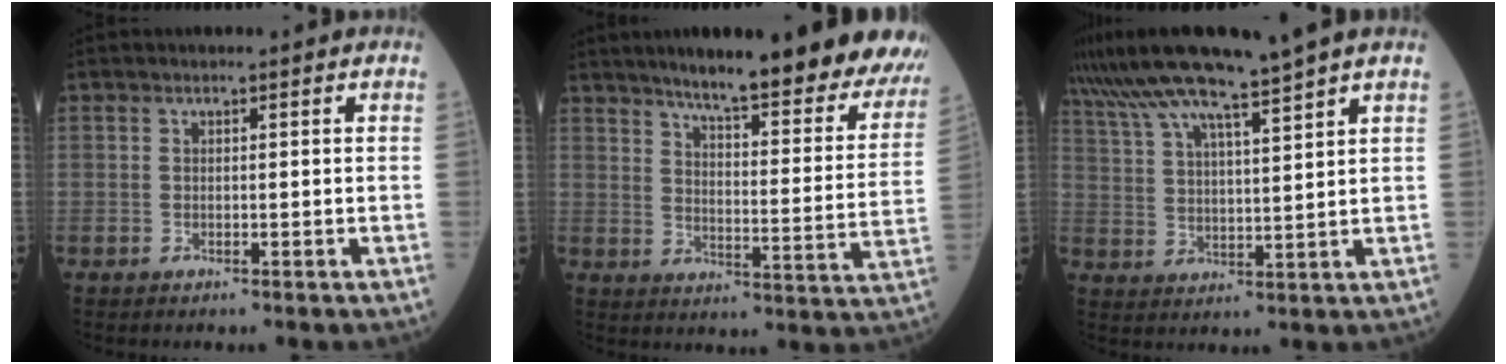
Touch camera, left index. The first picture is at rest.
{"total": 25.2, "force": [22.0, 2.7, 12.0], "torque": [-0.158, -0.065, 0.267]}
{"total": 12.0, "force": [10.1, -1.2, 6.4], "torque": [-0.118, 0.012, 0.180]}